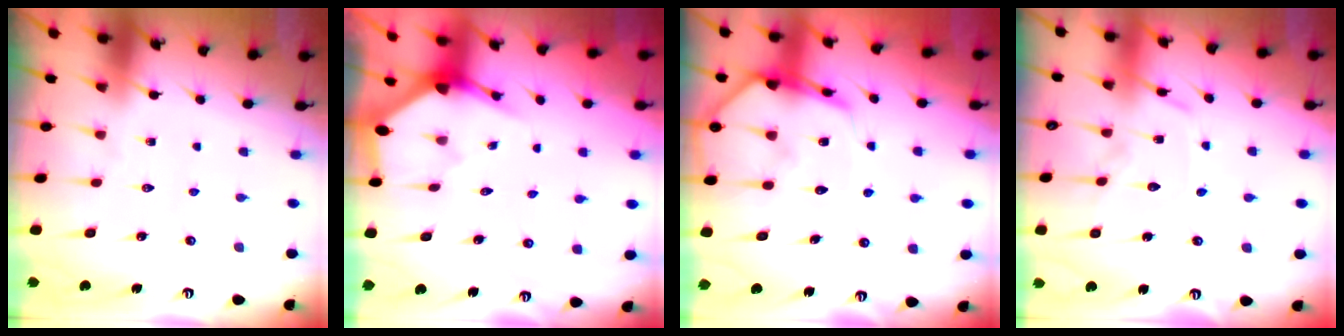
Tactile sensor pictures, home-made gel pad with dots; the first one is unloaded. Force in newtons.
{"total": 3.0, "press": 3.0, "slide": 0.2}
{"total": 13.9, "press": 13.8, "slide": 1.2}
{"total": 12.0, "press": 12.0, "slide": 0.8}